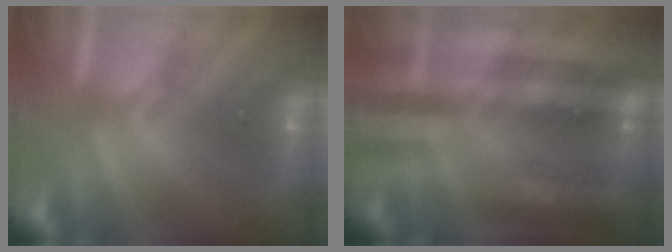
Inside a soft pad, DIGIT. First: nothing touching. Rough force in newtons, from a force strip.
{"total": 2.6}